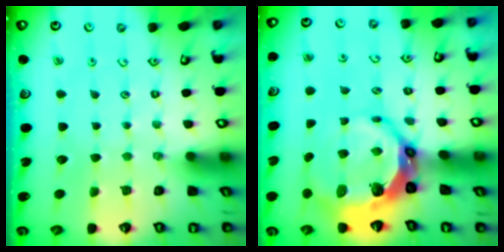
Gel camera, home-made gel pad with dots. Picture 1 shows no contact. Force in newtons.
{"total": 11.1, "press": 10.2, "slide": 4.4}